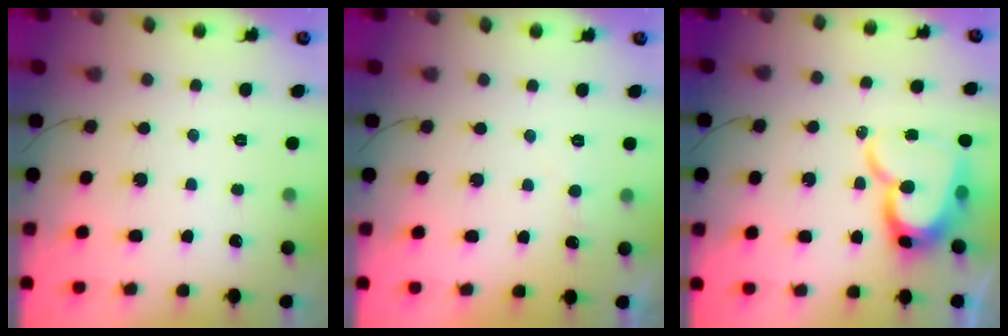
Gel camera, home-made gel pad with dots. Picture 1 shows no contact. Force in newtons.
{"total": 4.0, "press": 4.0, "slide": 0.5}
{"total": 16.2, "press": 16.2, "slide": 1.5}